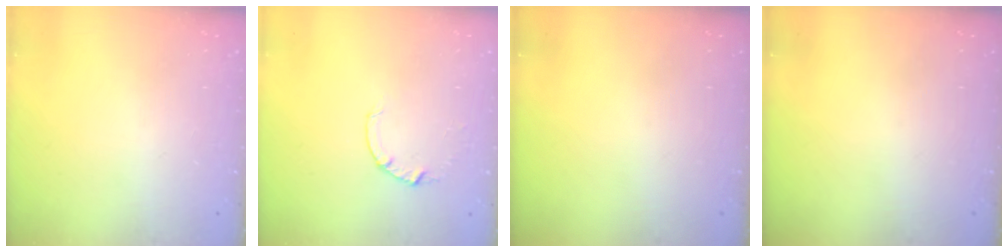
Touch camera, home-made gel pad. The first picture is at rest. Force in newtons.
{"total": 2.6, "press": 2.6, "slide": 0.4}
{"total": 0.0}
{"total": 0.0}